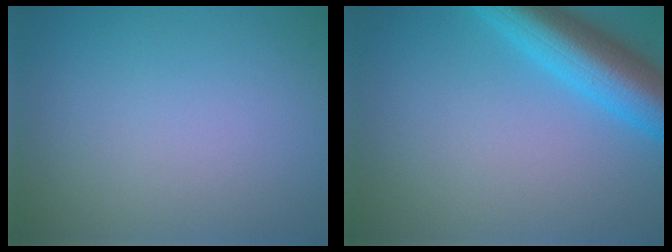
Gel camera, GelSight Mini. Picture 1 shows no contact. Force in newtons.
{"total": 7.7, "press": 7.7, "slide": 0.4}